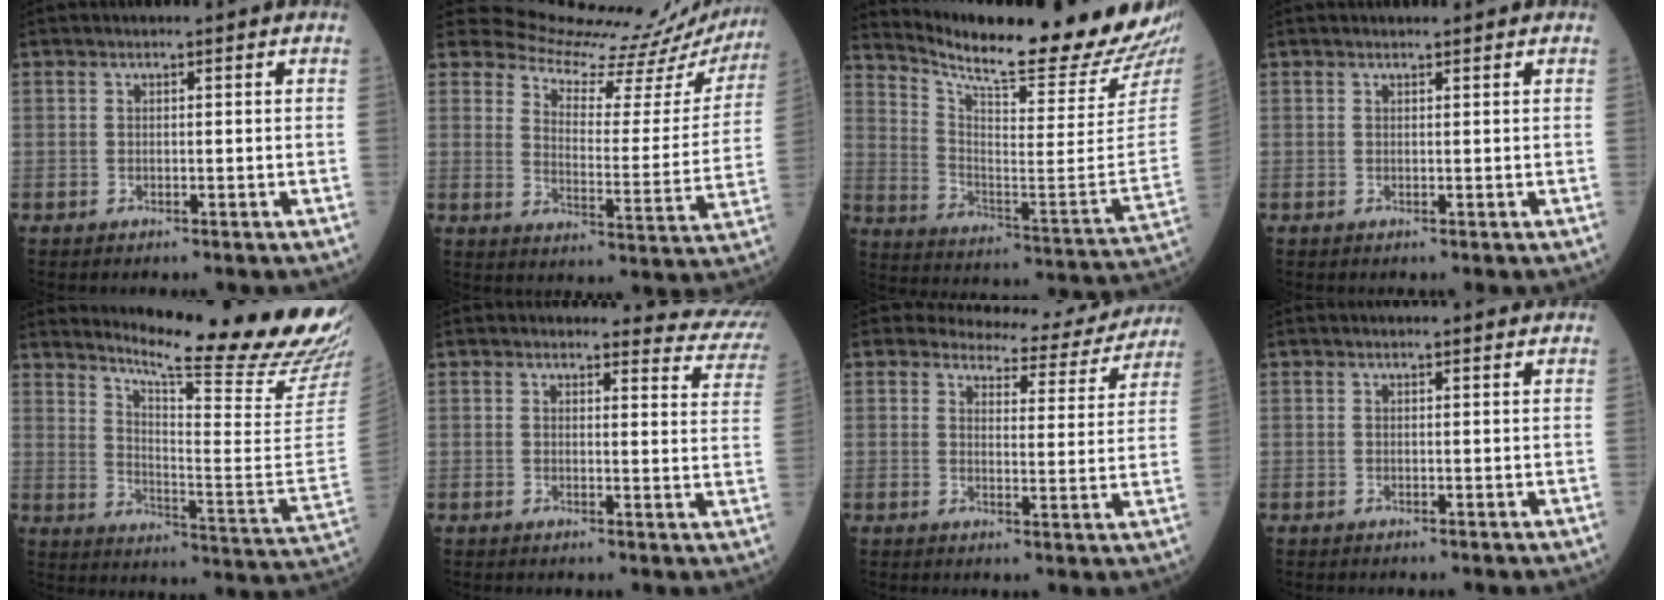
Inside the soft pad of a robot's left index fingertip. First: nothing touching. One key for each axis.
{"total": 19.6, "fx": 19.4, "fy": 2.6, "fz": 2.0, "tx": -0.023, "ty": -0.105, "tz": 0.225}
{"total": 23.5, "fx": 22.0, "fy": 0.8, "fz": 8.1, "tx": -0.147, "ty": -0.112, "tz": 0.302}
{"total": 0.8, "fx": 0.7, "fy": 0.1, "fz": 0.3, "tx": -0.006, "ty": 0.004, "tz": 0.012}
{"total": 22.7, "fx": 20.5, "fy": -1.6, "fz": 9.6, "tx": -0.164, "ty": -0.132, "tz": 0.265}
{"total": 9.0, "fx": 8.9, "fy": 1.4, "fz": -0.4, "tx": 0.035, "ty": -0.068, "tz": 0.060}
{"total": 11.1, "fx": 10.6, "fy": 3.2, "fz": 1.0, "tx": 0.003, "ty": -0.023, "tz": 0.110}
{"total": 1.2, "fx": 1.1, "fy": 0.2, "fz": 0.3, "tx": -0.009, "ty": 0.002, "tz": 0.009}